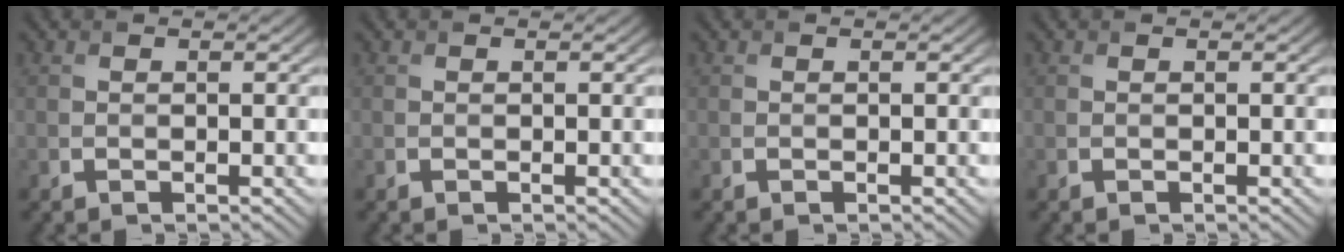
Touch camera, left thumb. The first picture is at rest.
{"total": 0.0}
{"total": 0.0}
{"total": 0.0}